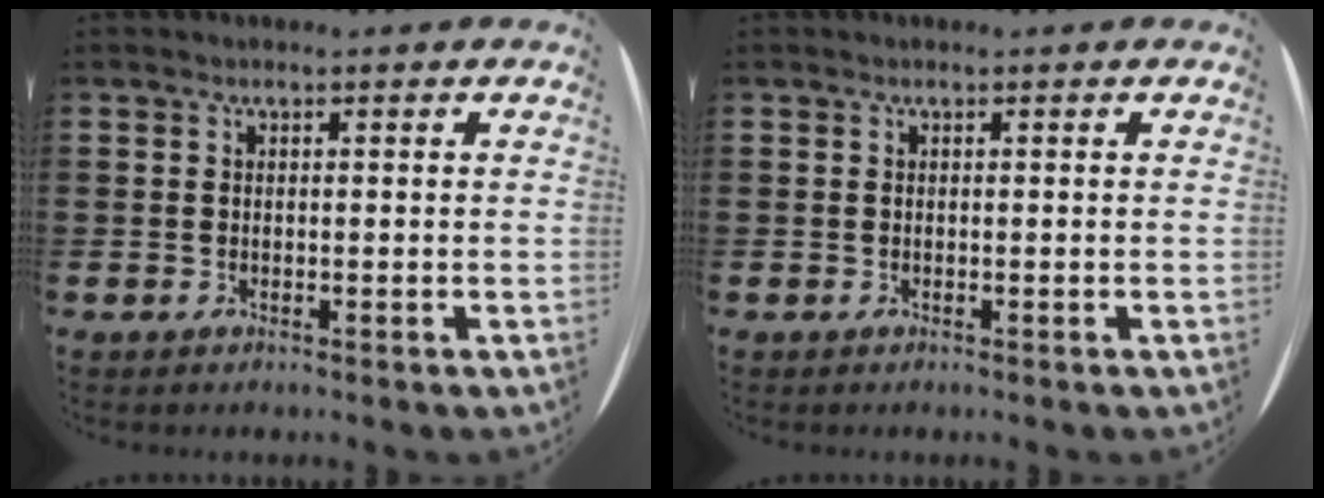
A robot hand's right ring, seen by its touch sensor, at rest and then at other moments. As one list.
[{"total": 0.0}]